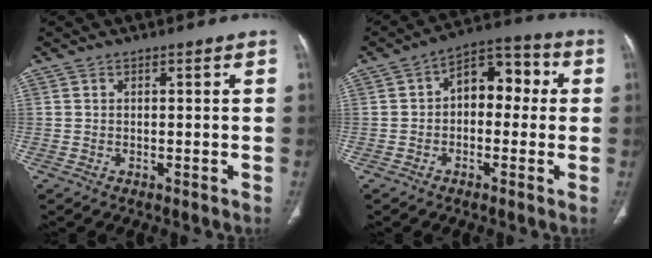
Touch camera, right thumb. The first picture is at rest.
{"total": 9.7, "force": [0.6, 6.3, 7.4], "torque": [-0.064, 0.035, -0.005]}